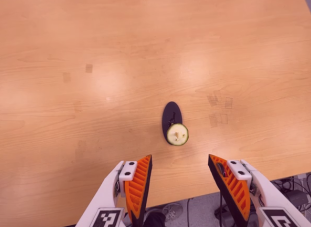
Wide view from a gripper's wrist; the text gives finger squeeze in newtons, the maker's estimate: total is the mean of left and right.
{"total": 0.0}